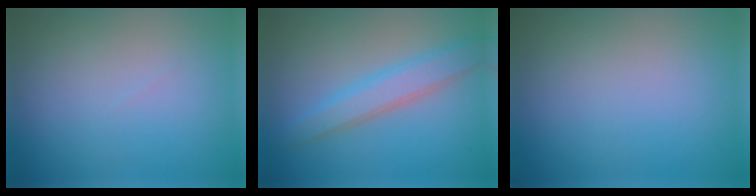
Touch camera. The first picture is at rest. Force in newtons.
{"total": 3.5, "press": 3.5, "slide": 0.1}
{"total": 0.0}